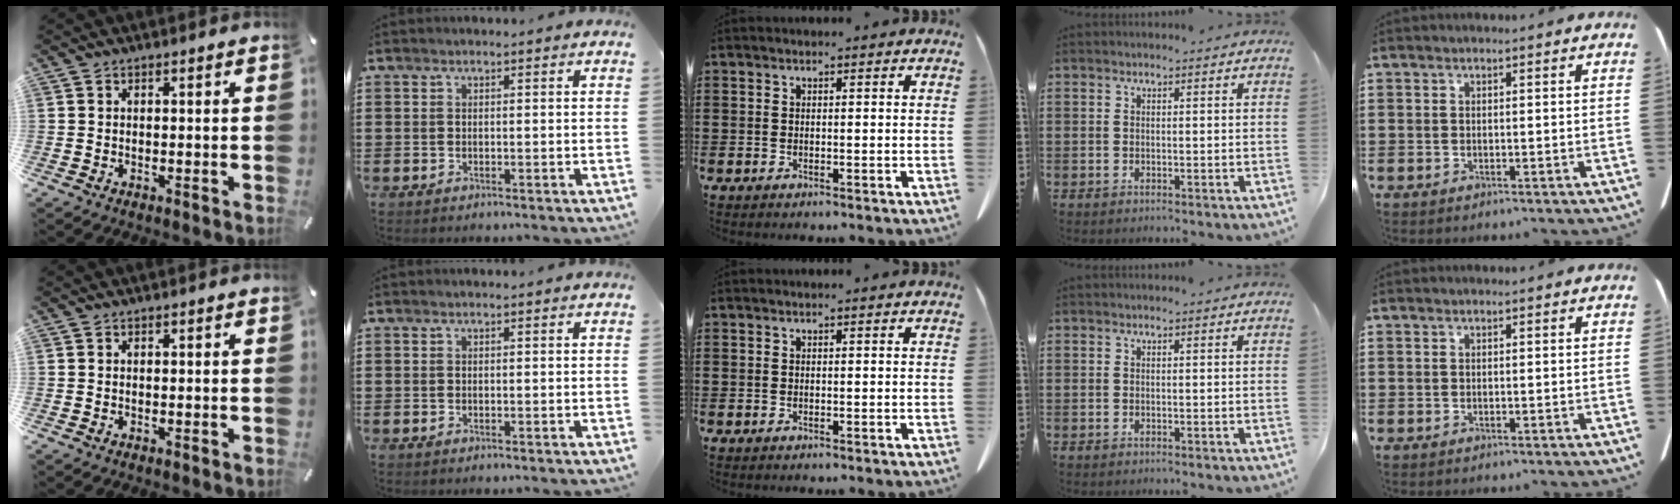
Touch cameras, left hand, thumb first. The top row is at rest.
{}